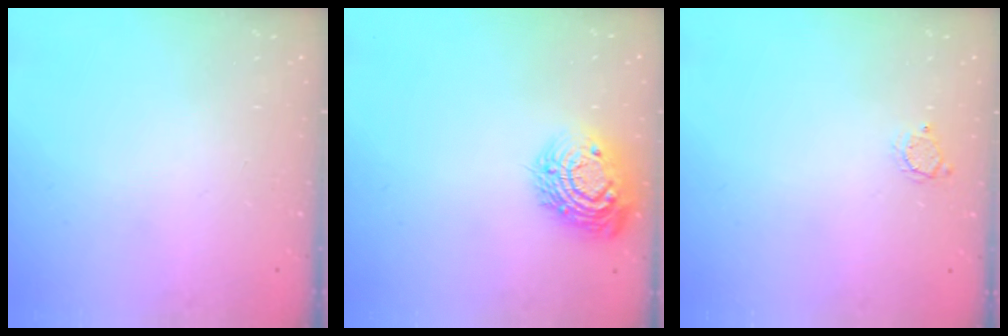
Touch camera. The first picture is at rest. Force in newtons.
{"total": 15.0, "press": 15.0, "slide": 1.1}
{"total": 2.7, "press": 2.7, "slide": 0.2}